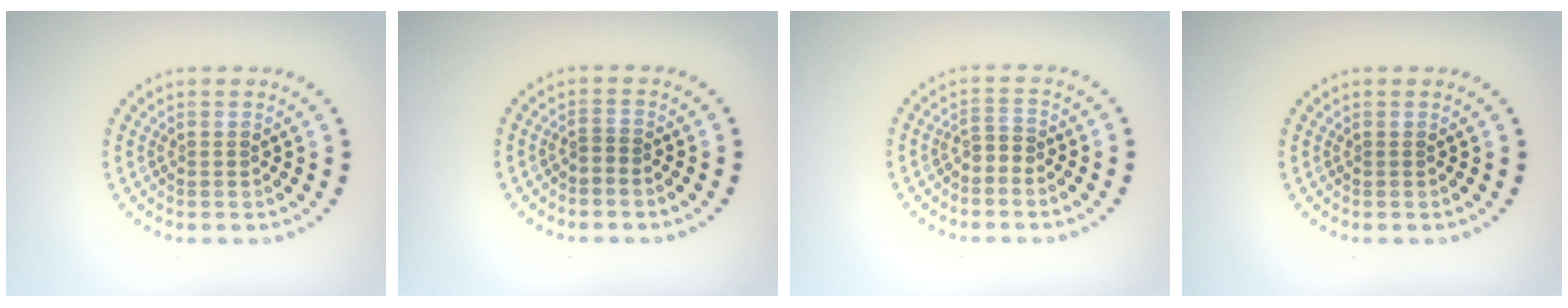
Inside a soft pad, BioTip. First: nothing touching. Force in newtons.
{"total": 0.6, "press": 0.4, "slide": 0.5}
{"total": 1.6, "press": 1.0, "slide": 1.2}
{"total": 0.0}